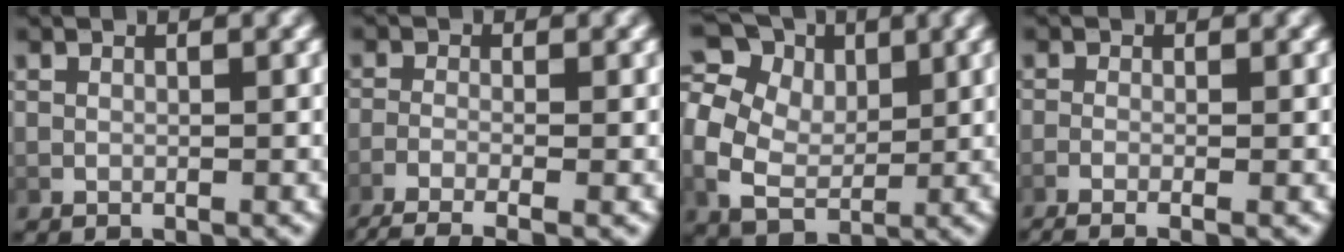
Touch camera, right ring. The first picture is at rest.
{"total": 6.3, "force": [-4.8, 1.9, 3.6], "torque": [-0.067, -0.024, -0.064]}
{"total": 11.4, "force": [3.0, 9.1, 6.2], "torque": [-0.126, -0.006, 0.046]}
{"total": 2.8, "force": [-2.1, 0.6, 1.8], "torque": [-0.043, -0.011, -0.031]}